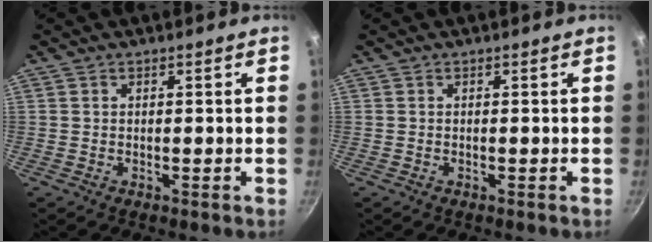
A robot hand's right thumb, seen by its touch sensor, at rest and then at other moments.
{"total": 0.0}